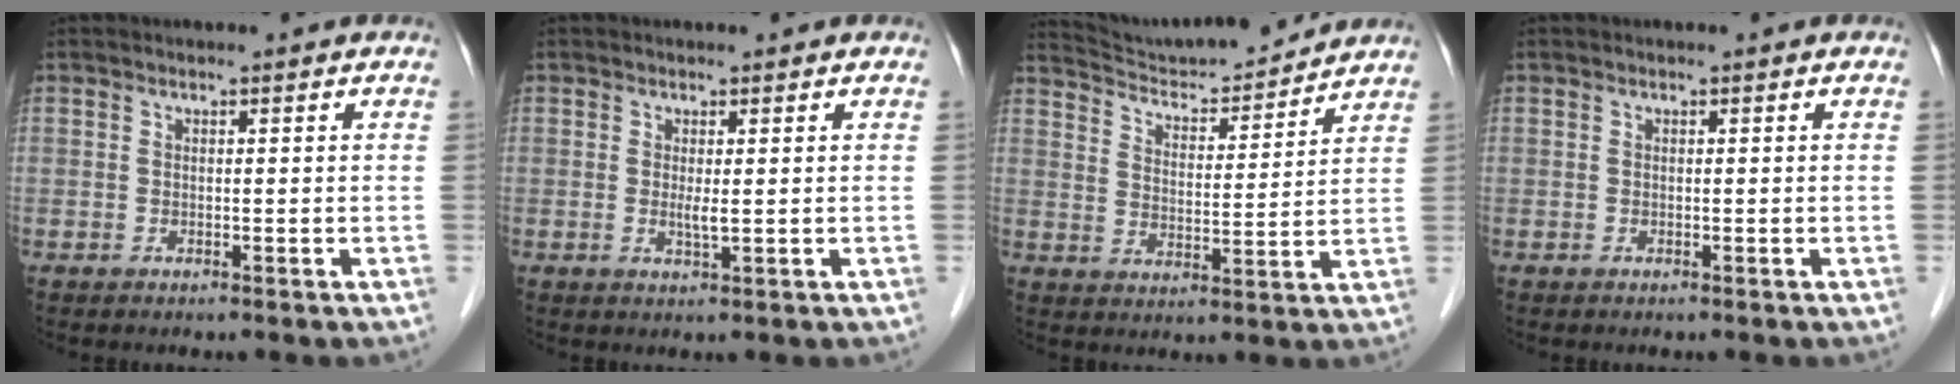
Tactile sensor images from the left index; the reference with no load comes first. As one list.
[{"total": 1.5, "force": [0.3, 0.1, 1.5], "torque": [-0.034, -0.003, 0.007]}, {"total": 14.4, "force": [13.8, 1.1, 4.0], "torque": [-0.069, 0.004, 0.215]}, {"total": 0.0}]